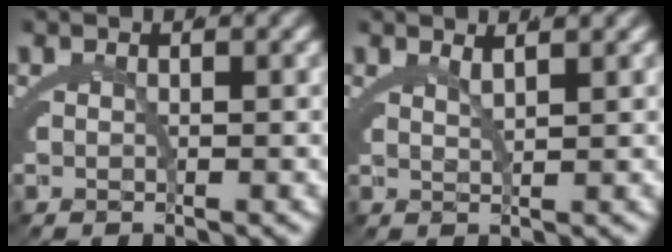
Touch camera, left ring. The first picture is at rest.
{"total": 2.0, "force": [1.5, -1.2, 0.5], "torque": [-0.006, -0.004, 0.034]}